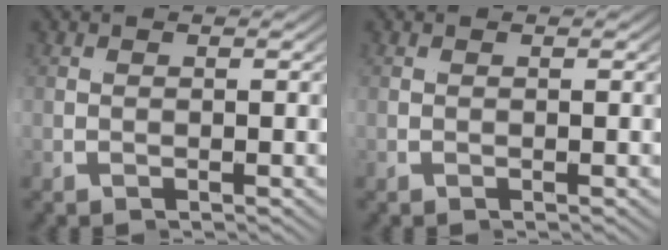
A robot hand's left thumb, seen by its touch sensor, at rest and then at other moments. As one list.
[{"total": 0.0}]